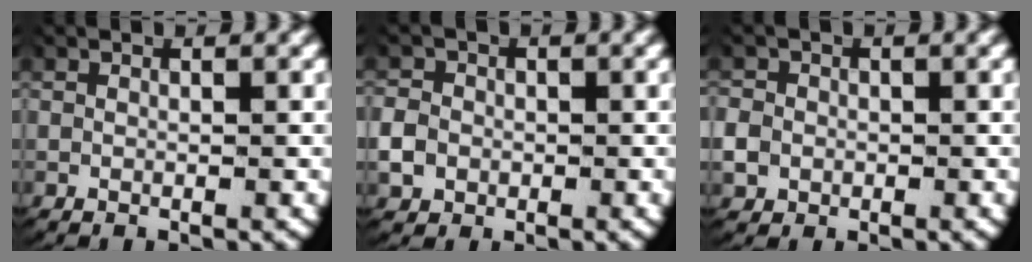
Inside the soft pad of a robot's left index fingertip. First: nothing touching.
{"total": 3.1, "force": [-0.7, 2.8, 1.0], "torque": [-0.036, -0.006, -0.012]}
{"total": 2.8, "force": [-0.5, 2.6, 0.9], "torque": [-0.036, -0.006, -0.009]}